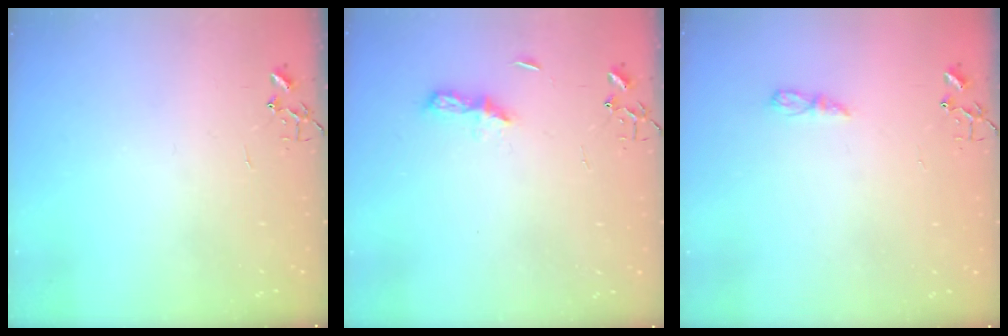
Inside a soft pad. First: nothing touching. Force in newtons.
{"total": 5.6, "press": 5.6, "slide": 0.7}
{"total": 5.2, "press": 5.2, "slide": 0.7}